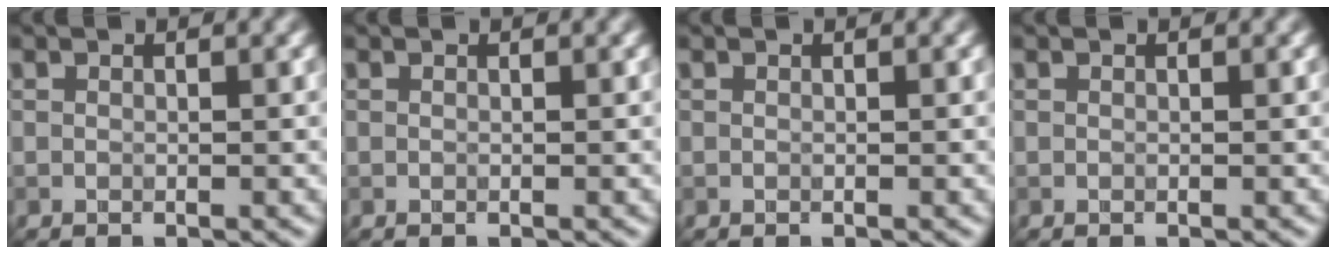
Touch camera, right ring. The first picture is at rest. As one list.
[{"total": 0.0}, {"total": 0.0}, {"total": 0.0}]